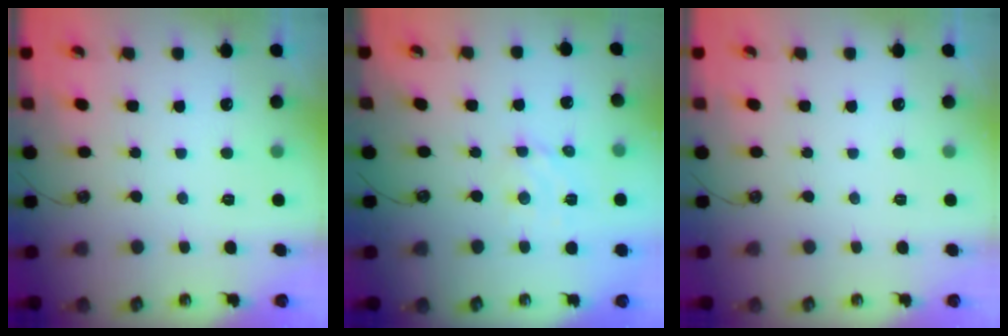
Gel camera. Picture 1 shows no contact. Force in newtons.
{"total": 5.1, "press": 5.0, "slide": 1.0}
{"total": 0.0}